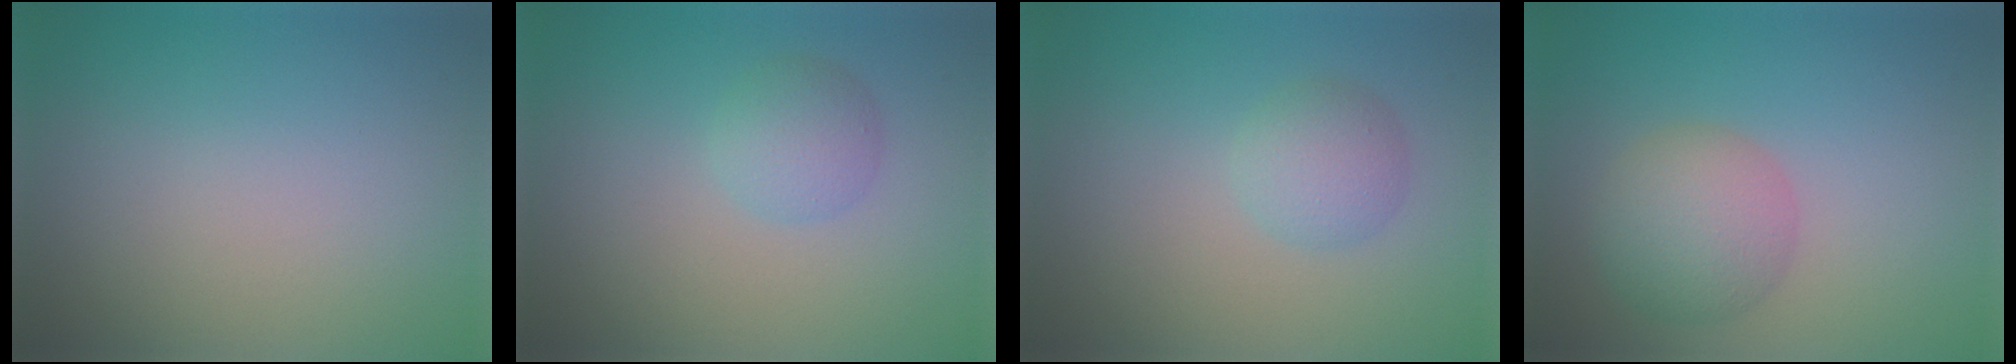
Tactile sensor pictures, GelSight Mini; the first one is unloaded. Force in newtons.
{"total": 2.3, "press": 2.3, "slide": 0.1}
{"total": 2.4, "press": 2.4, "slide": 0.1}
{"total": 4.7, "press": 4.7, "slide": 0.2}